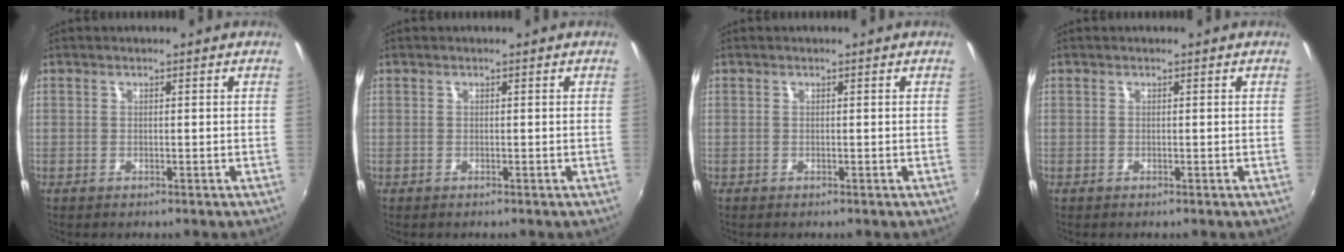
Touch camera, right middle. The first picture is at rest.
{"total": 0.0}
{"total": 0.0}
{"total": 0.0}